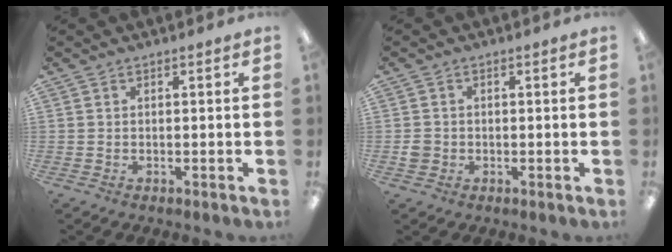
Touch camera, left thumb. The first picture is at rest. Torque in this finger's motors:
{"motor_torque": [-0.31, 0.46, -0.14, 0.08, -0.02]}